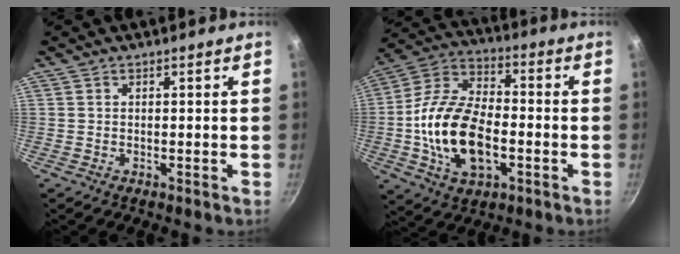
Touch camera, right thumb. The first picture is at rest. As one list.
[{"total": 18.8, "force": [-3.5, 10.7, 15.0], "torque": [-0.269, 0.031, -0.072]}]